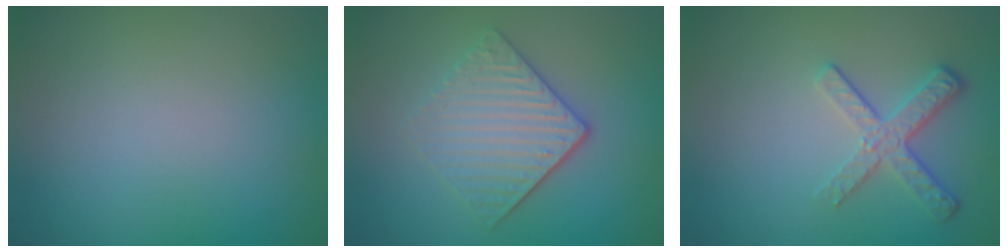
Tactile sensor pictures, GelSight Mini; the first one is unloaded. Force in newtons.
{"total": 4.1, "press": 3.4, "slide": 2.3}
{"total": 3.0, "press": 2.3, "slide": 1.9}